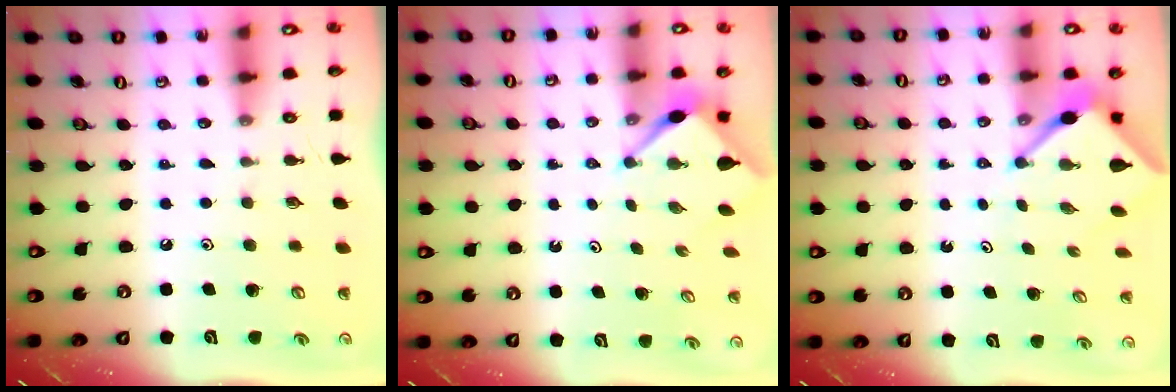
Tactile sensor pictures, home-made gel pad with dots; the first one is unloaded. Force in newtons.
{"total": 3.1, "press": 3.1, "slide": 0.3}
{"total": 4.2, "press": 4.2, "slide": 0.4}